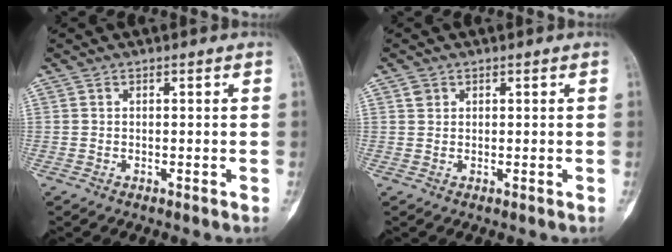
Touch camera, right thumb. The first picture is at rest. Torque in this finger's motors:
{"motor_torque": [-0.40, 0.15, 0.03, -0.14, -0.10]}